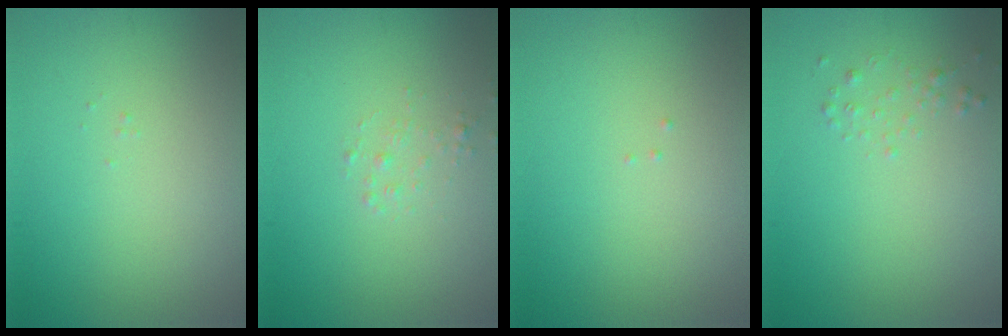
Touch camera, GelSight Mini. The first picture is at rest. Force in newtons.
{"total": 0.8, "press": 0.8, "slide": 0.0}
{"total": 0.0}
{"total": 0.7, "press": 0.7, "slide": 0.0}